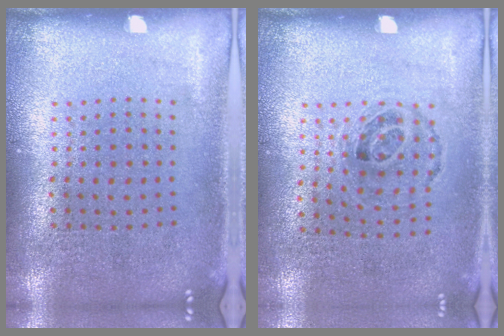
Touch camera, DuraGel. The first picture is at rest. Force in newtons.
{"total": 0.9, "press": 0.7, "slide": 0.6}